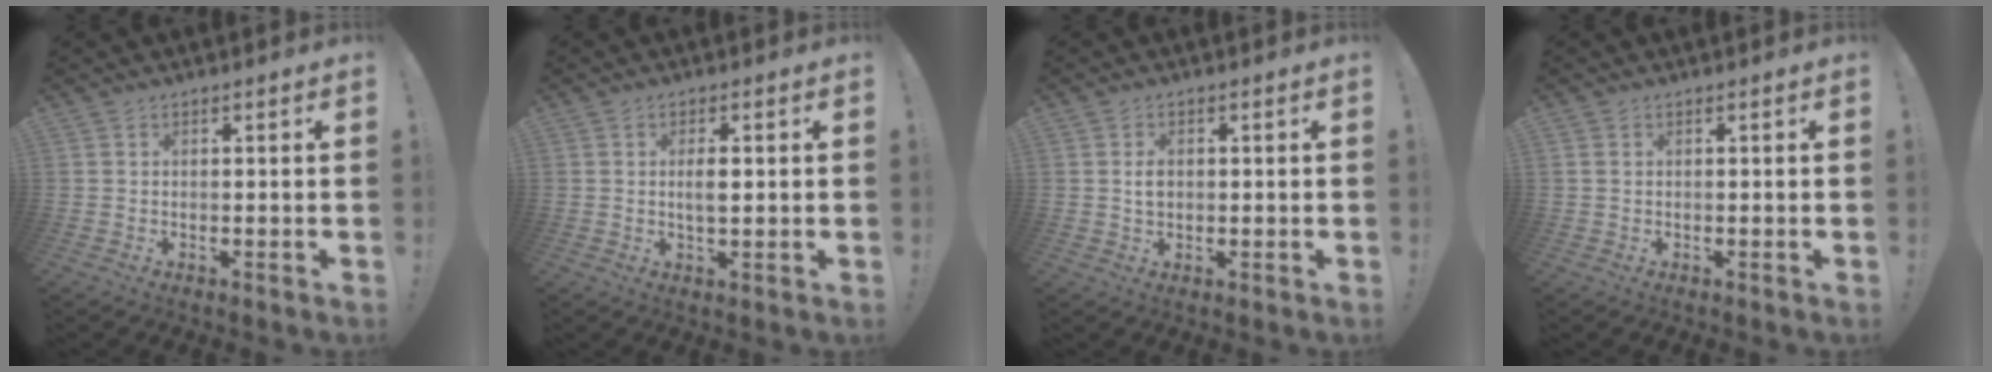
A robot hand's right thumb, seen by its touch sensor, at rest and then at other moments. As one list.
[{"total": 3.5, "force": [0.3, 1.3, 3.2], "torque": [-0.048, -0.003, 0.001]}, {"total": 2.8, "force": [0.1, 2.1, 1.9], "torque": [-0.028, 0.001, 0.001]}, {"total": 0.7, "force": [0.3, 0.5, 0.3], "torque": [-0.012, 0.004, 0.006]}]